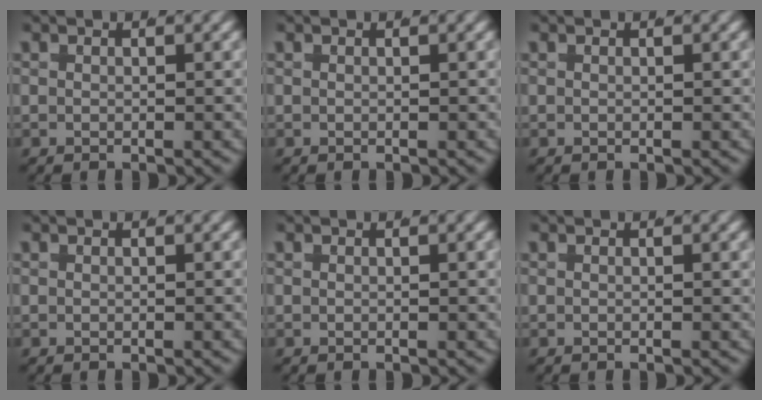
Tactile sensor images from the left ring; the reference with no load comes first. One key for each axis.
{"total": 0.0}
{"total": 0.0}
{"total": 0.0}
{"total": 0.0}
{"total": 0.0}